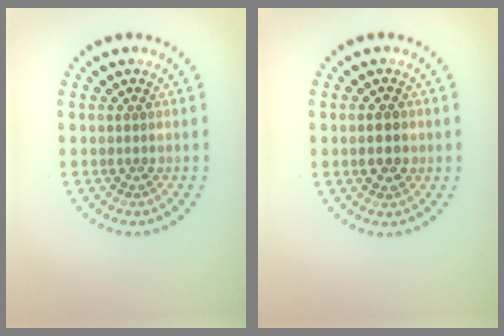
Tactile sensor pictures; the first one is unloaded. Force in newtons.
{"total": 2.1, "press": 2.1, "slide": 0.3}